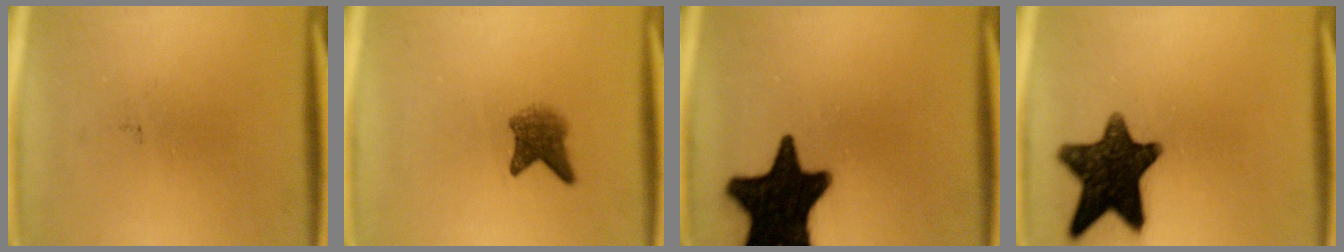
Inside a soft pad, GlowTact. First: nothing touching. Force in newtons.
{"total": 3.5}
{"total": 19.2}
{"total": 14.3}